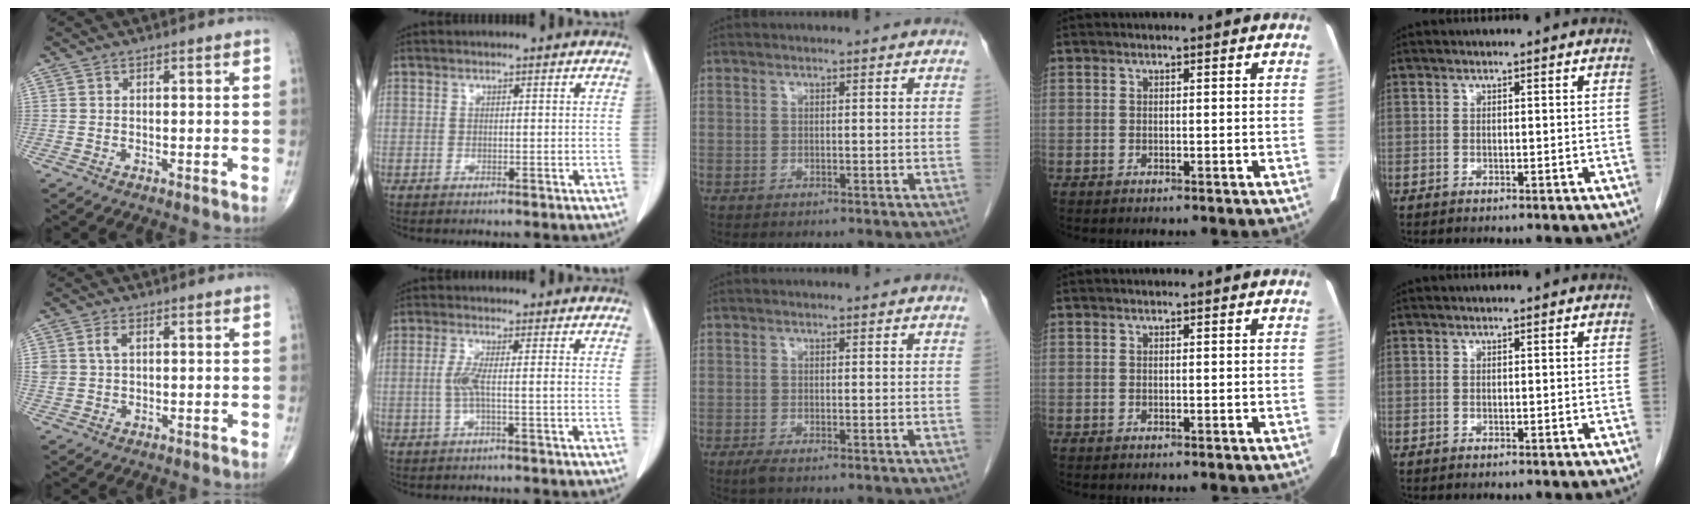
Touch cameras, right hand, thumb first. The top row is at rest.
{"thumb": {"total": 3.3, "force": [1.0, 2.1, 2.3], "torque": [-0.047, 0.003, 0.023]}, "index": {"total": 3.3, "force": [-0.5, -0.1, 3.2], "torque": [-0.070, 0.002, -0.010]}, "middle": {"total": 1.1, "force": [-0.8, 0.0, 0.8], "torque": [-0.023, -0.006, -0.017]}}